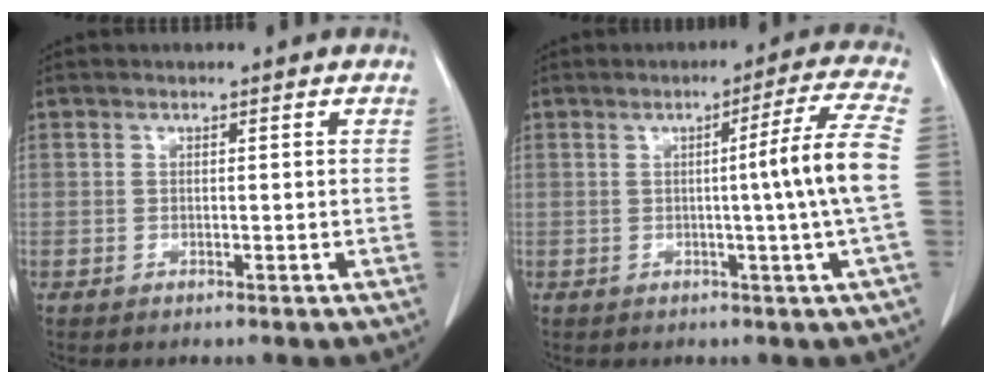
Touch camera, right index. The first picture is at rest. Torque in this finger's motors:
{"motor_torque": [0.74, 0.03, 0.37, 0.05]}